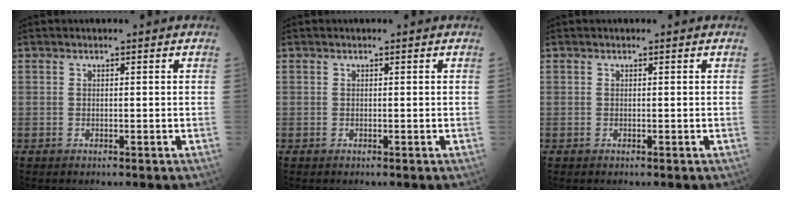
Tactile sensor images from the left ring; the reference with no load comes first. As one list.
[{"total": 0.0}, {"total": 0.0}]